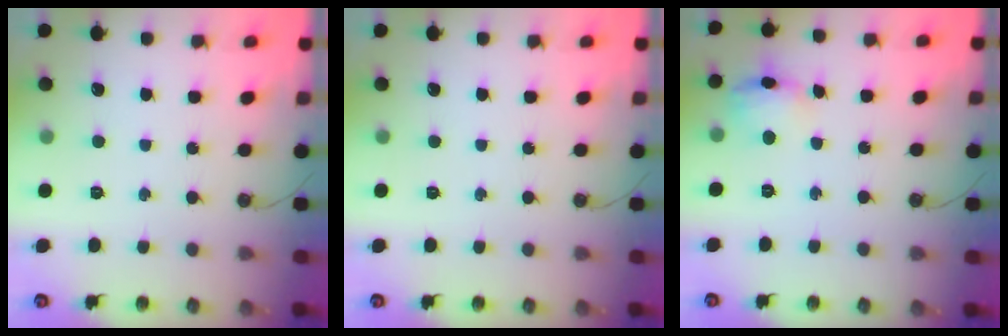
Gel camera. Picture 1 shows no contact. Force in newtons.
{"total": 0.0}
{"total": 9.9, "press": 9.8, "slide": 1.2}